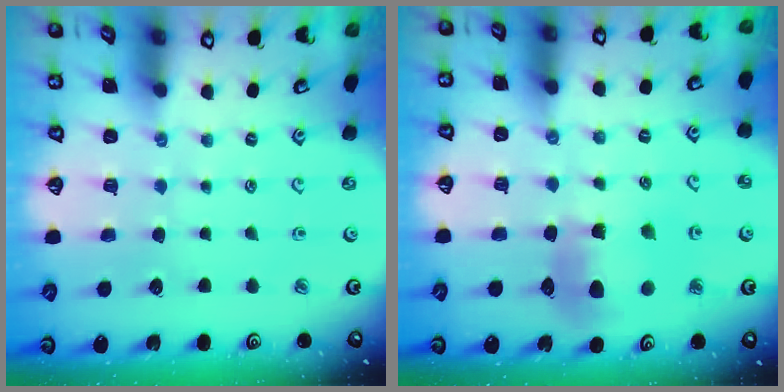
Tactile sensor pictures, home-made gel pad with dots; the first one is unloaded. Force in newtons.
{"total": 8.3, "press": 8.2, "slide": 1.2}